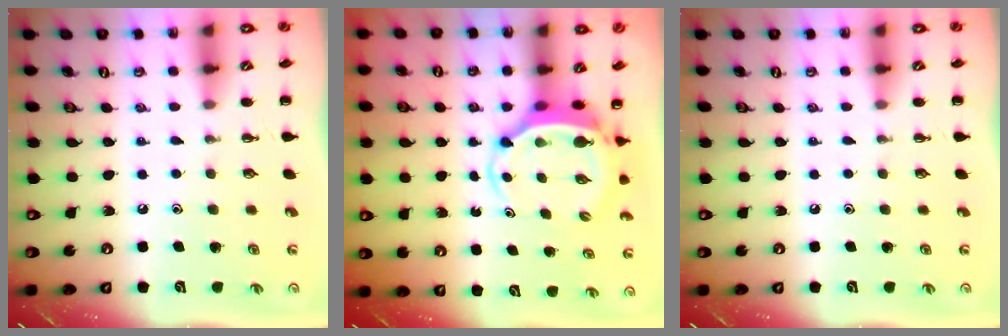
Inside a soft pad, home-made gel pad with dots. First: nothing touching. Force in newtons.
{"total": 5.1, "press": 5.0, "slide": 1.0}
{"total": 0.0}